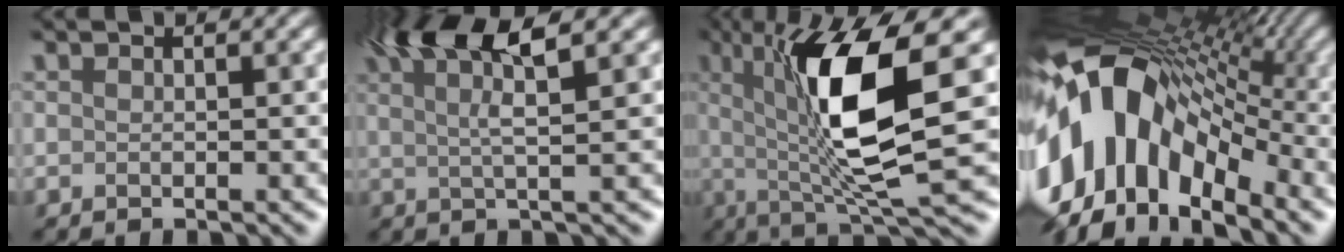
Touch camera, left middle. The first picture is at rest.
{"total": 5.9, "force": [3.7, 0.3, 4.6], "torque": [-0.079, 0.021, 0.080]}
{"total": 9.6, "force": [1.1, 1.8, 9.3], "torque": [-0.177, -0.001, 0.042]}
{"total": 12.9, "force": [-2.0, 8.5, 9.5], "torque": [-0.181, 0.014, -0.031]}